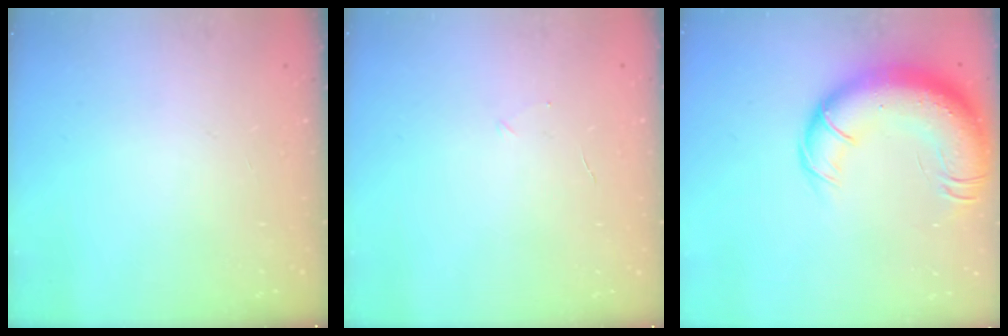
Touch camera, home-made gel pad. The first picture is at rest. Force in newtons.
{"total": 2.5, "press": 2.3, "slide": 0.8}
{"total": 22.6, "press": 22.0, "slide": 5.3}